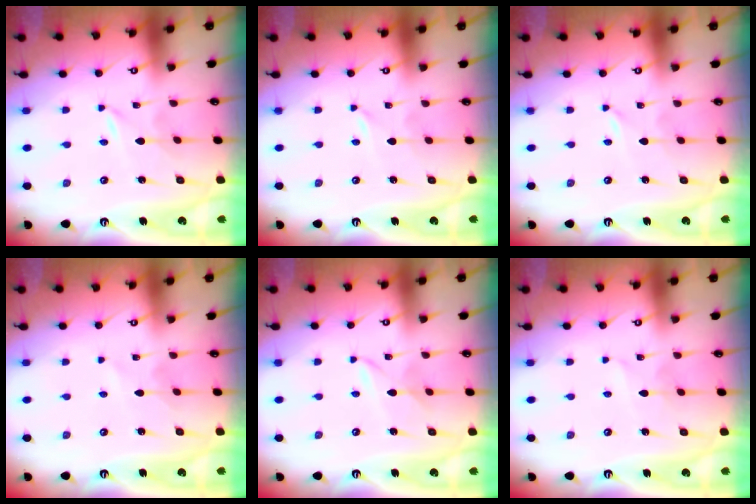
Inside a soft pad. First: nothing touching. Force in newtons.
{"total": 0.0}
{"total": 0.0}
{"total": 1.4, "press": 1.4, "slide": 0.1}
{"total": 2.3, "press": 2.3, "slide": 0.2}
{"total": 3.7, "press": 3.7, "slide": 0.4}